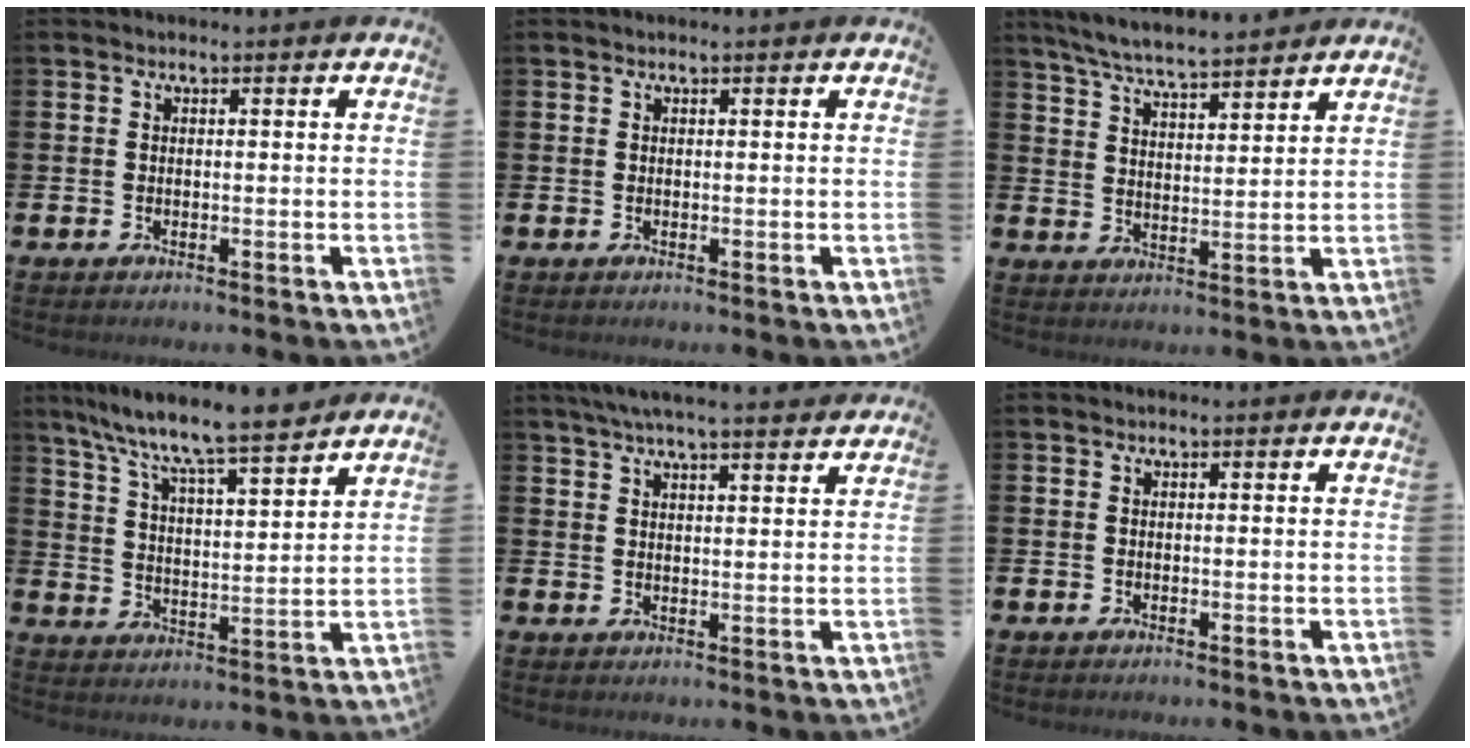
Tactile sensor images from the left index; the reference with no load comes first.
{"total": 0.0}
{"total": 6.4, "force": [6.2, 0.2, 1.6], "torque": [-0.055, -0.030, 0.111]}
{"total": 8.8, "force": [8.2, 0.2, 3.3], "torque": [-0.093, -0.060, 0.139]}
{"total": 5.3, "force": [4.8, 0.2, 2.0], "torque": [-0.050, -0.013, 0.088]}
{"total": 0.0}